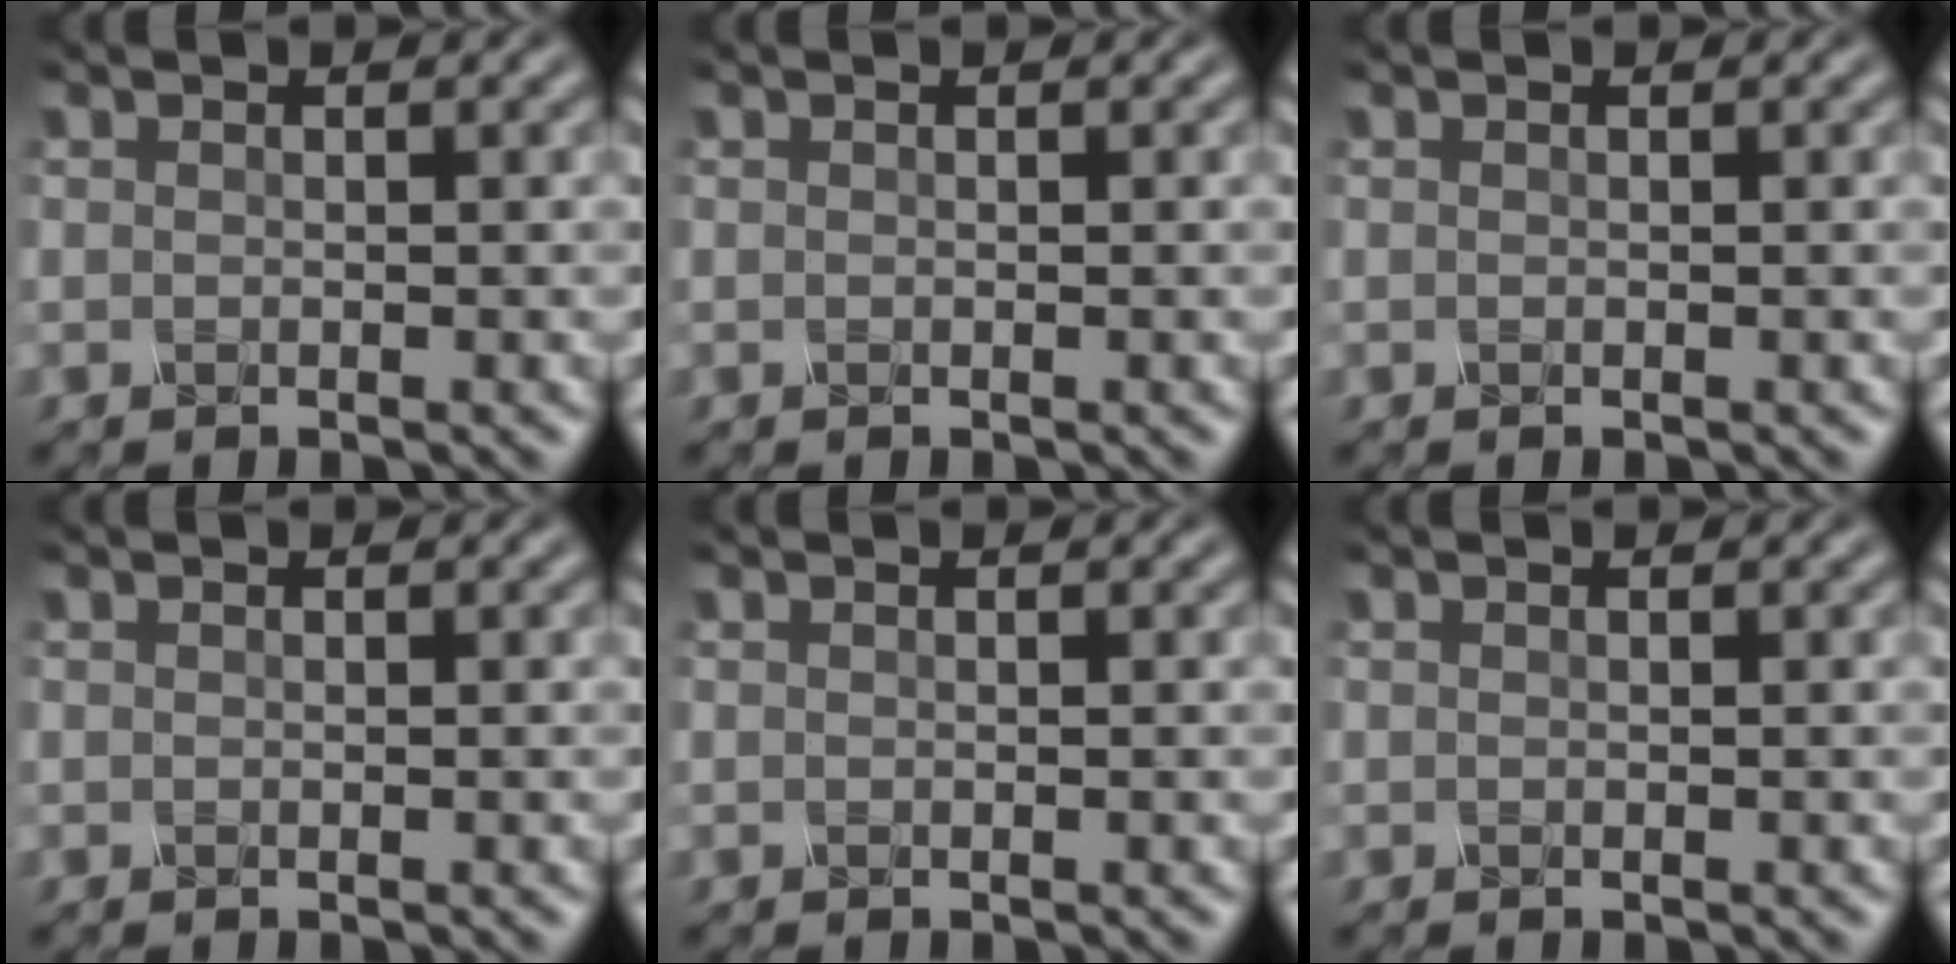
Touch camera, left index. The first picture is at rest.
{"total": 0.0}
{"total": 0.0}
{"total": 0.0}
{"total": 0.0}
{"total": 0.0}